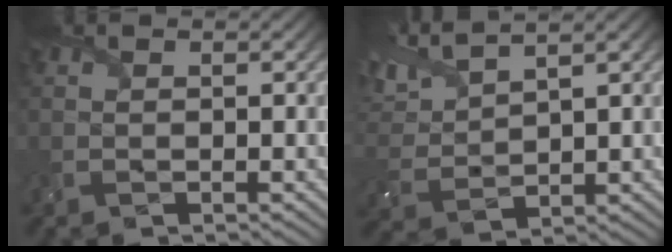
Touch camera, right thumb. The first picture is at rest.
{"total": 6.8, "force": [5.2, 1.6, 4.1], "torque": [-0.113, 0.022, 0.106]}